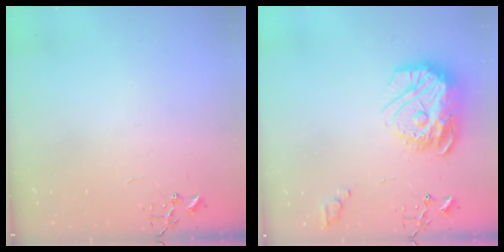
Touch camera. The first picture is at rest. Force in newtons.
{"total": 20.9, "press": 20.8, "slide": 2.0}